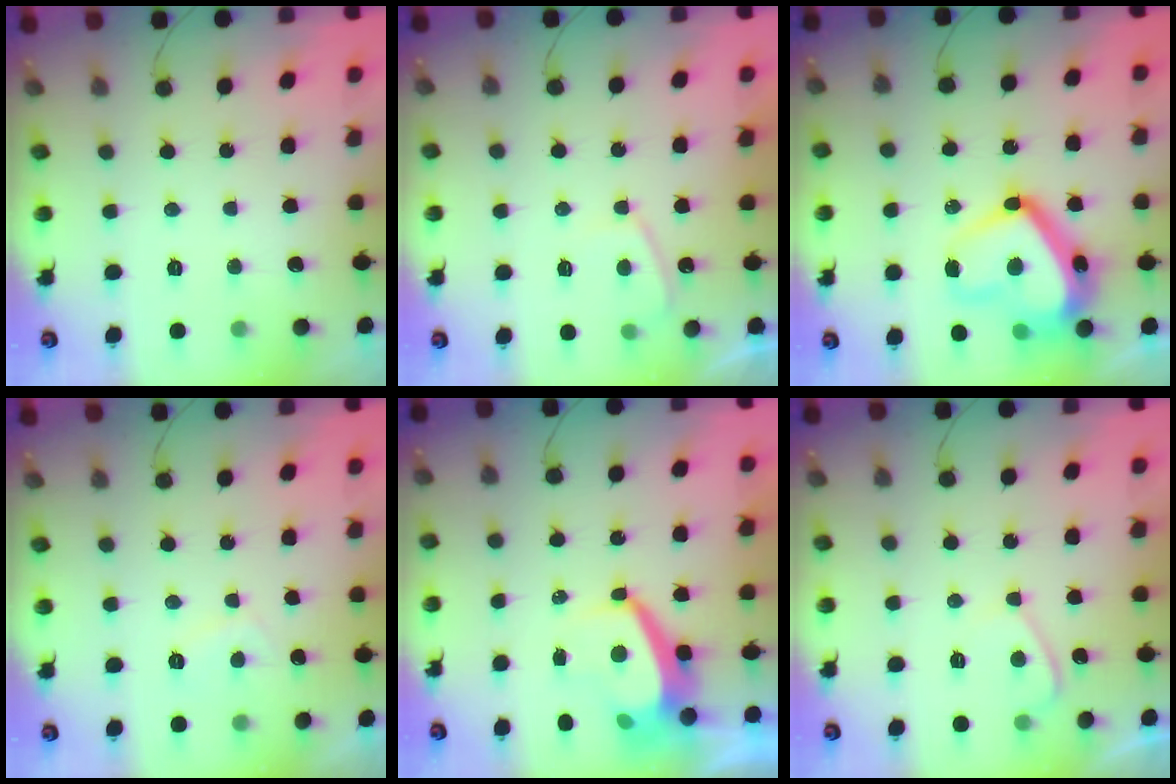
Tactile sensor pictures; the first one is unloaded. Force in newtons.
{"total": 2.5, "press": 2.4, "slide": 0.7}
{"total": 19.3, "press": 19.3, "slide": 1.3}
{"total": 1.2, "press": 1.0, "slide": 0.7}
{"total": 4.3, "press": 4.3, "slide": 0.5}
{"total": 2.7, "press": 2.7, "slide": 0.4}